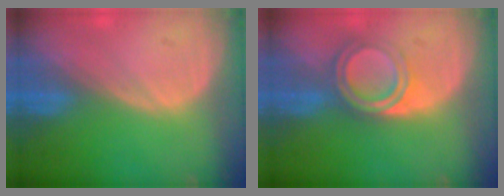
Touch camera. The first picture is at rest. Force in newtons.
{"total": 5.8, "press": 5.0, "slide": 2.8}